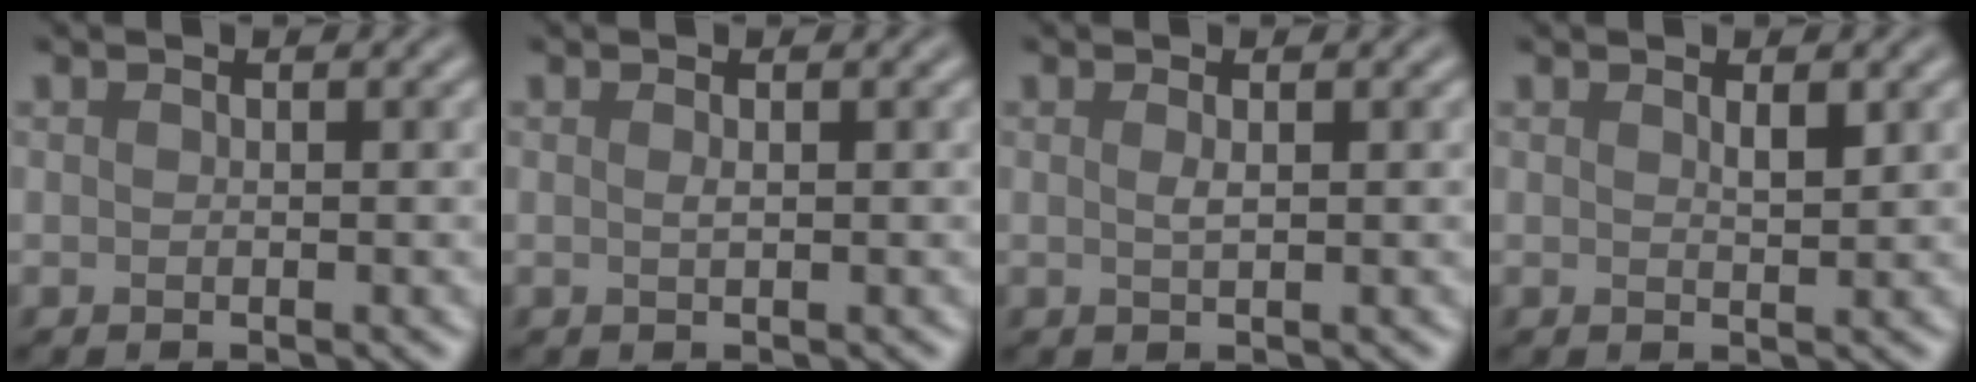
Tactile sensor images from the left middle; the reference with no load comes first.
{"total": 0.5, "force": [0.1, 0.1, 0.5], "torque": [-0.011, 0.002, 0.002]}
{"total": 0.8, "force": [0.2, 0.2, 0.8], "torque": [-0.015, 0.002, 0.004]}
{"total": 1.1, "force": [0.7, 0.2, 0.8], "torque": [-0.014, -0.002, 0.012]}